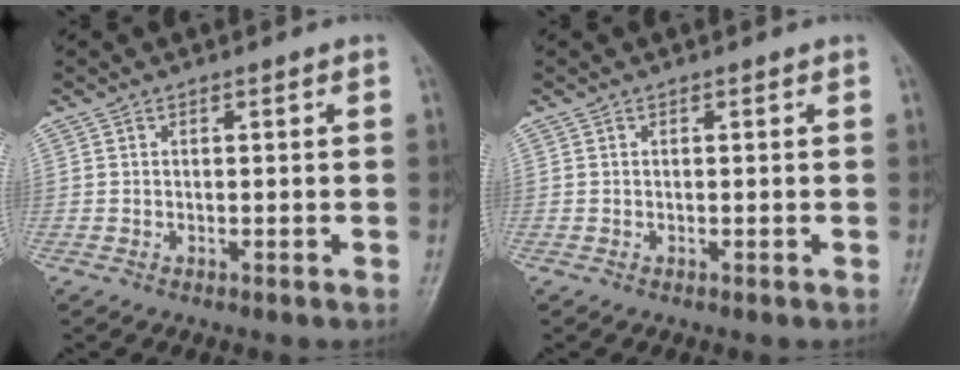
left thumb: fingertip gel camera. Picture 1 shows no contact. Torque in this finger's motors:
{"motor_torque": [0.00, 0.00, 0.00, -0.02, 0.00]}